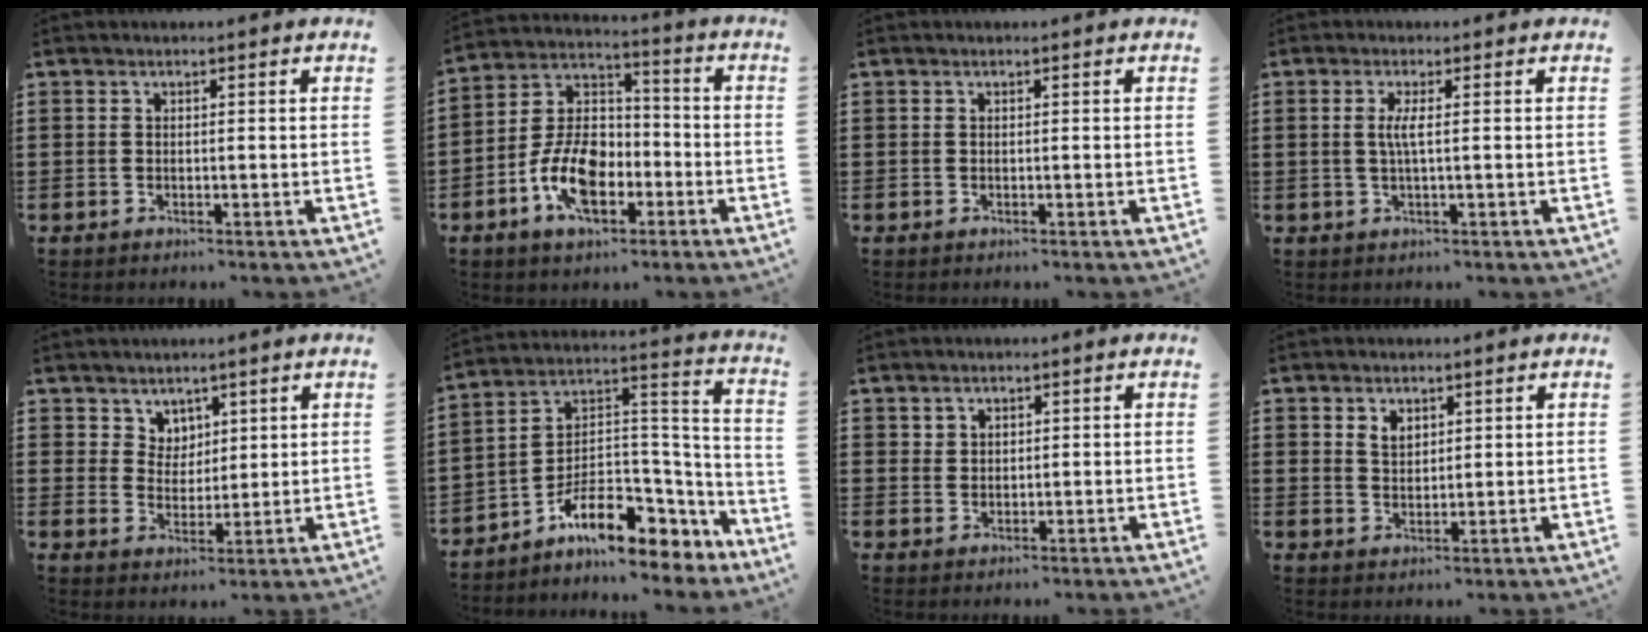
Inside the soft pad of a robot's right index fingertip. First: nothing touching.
{"total": 10.9, "force": [-4.3, 6.4, 7.7], "torque": [-0.172, 0.009, -0.080]}
{"total": 0.0}
{"total": 2.7, "force": [0.0, 0.0, 2.7], "torque": [-0.059, -0.009, -0.003]}
{"total": 4.5, "force": [3.2, 3.2, 0.1], "torque": [-0.021, 0.003, 0.061]}
{"total": 10.1, "force": [-6.5, 5.3, 5.7], "torque": [-0.108, 0.005, -0.118]}
{"total": 1.5, "force": [1.1, 1.0, 0.2], "torque": [-0.008, 0.002, 0.023]}
{"total": 2.5, "force": [1.6, 1.7, 0.9], "torque": [-0.024, 0.005, 0.031]}